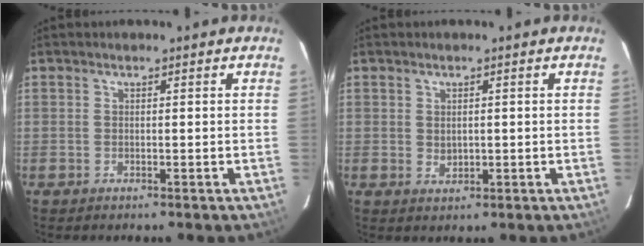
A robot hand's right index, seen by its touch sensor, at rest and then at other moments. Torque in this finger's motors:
{"motor_torque": [0.07, 0.18, 0.01, 0.00]}